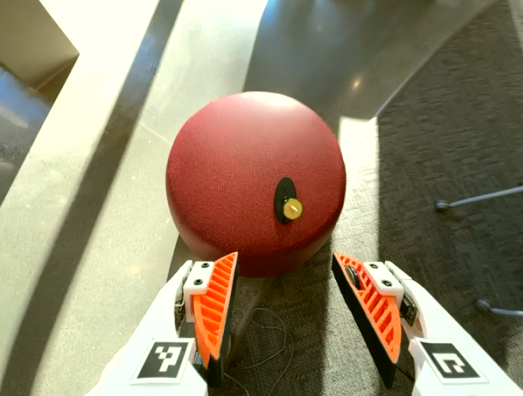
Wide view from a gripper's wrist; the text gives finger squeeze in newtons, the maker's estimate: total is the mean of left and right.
{"total": 0.0}